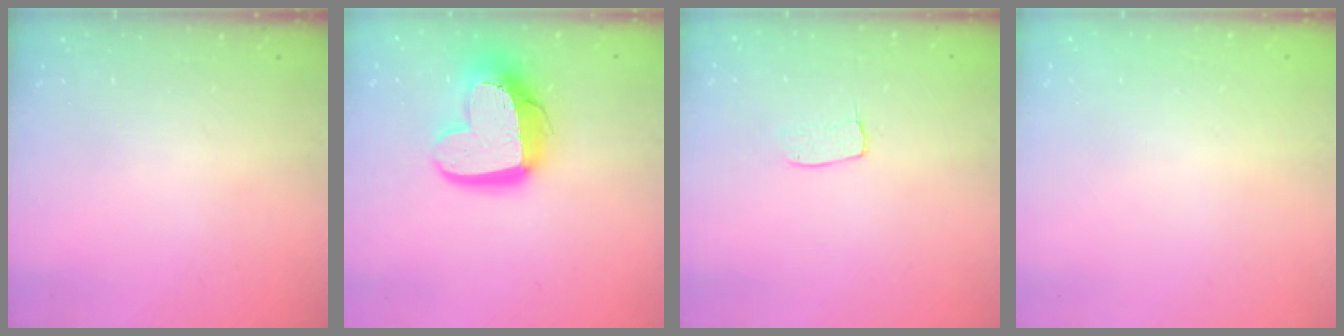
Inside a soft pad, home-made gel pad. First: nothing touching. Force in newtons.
{"total": 17.2, "press": 17.2, "slide": 1.5}
{"total": 4.6, "press": 4.6, "slide": 0.3}
{"total": 0.0}